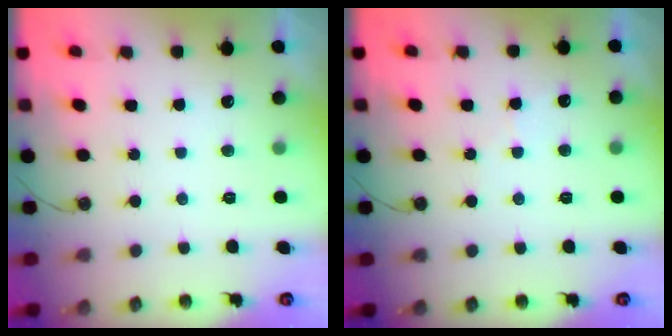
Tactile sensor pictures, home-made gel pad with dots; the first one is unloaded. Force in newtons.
{"total": 6.1, "press": 6.0, "slide": 0.9}